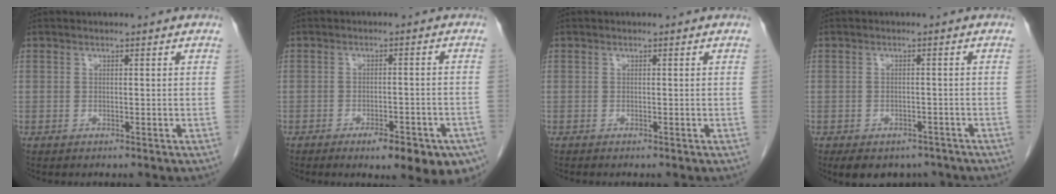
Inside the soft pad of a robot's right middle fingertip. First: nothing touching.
{"total": 10.9, "force": [-7.1, 3.4, 7.6], "torque": [-0.063, 0.005, -0.093]}
{"total": 0.0}
{"total": 8.1, "force": [-6.2, 4.4, 2.8], "torque": [-0.036, 0.007, -0.083]}